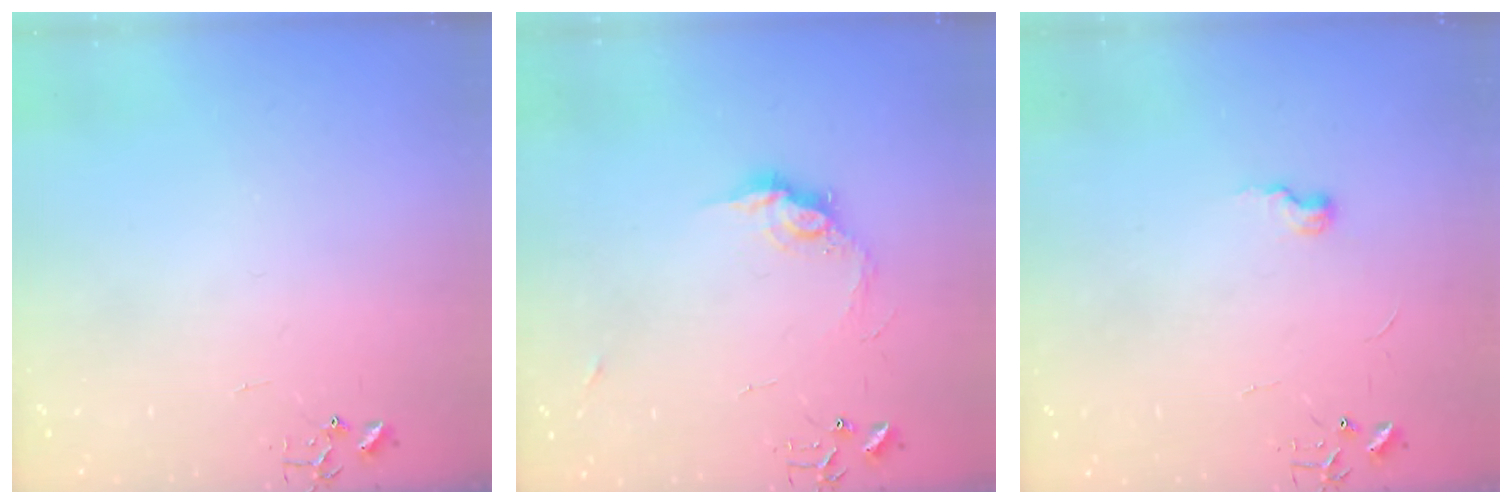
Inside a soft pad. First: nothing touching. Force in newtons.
{"total": 9.8, "press": 9.8, "slide": 0.6}
{"total": 5.9, "press": 5.9, "slide": 0.6}